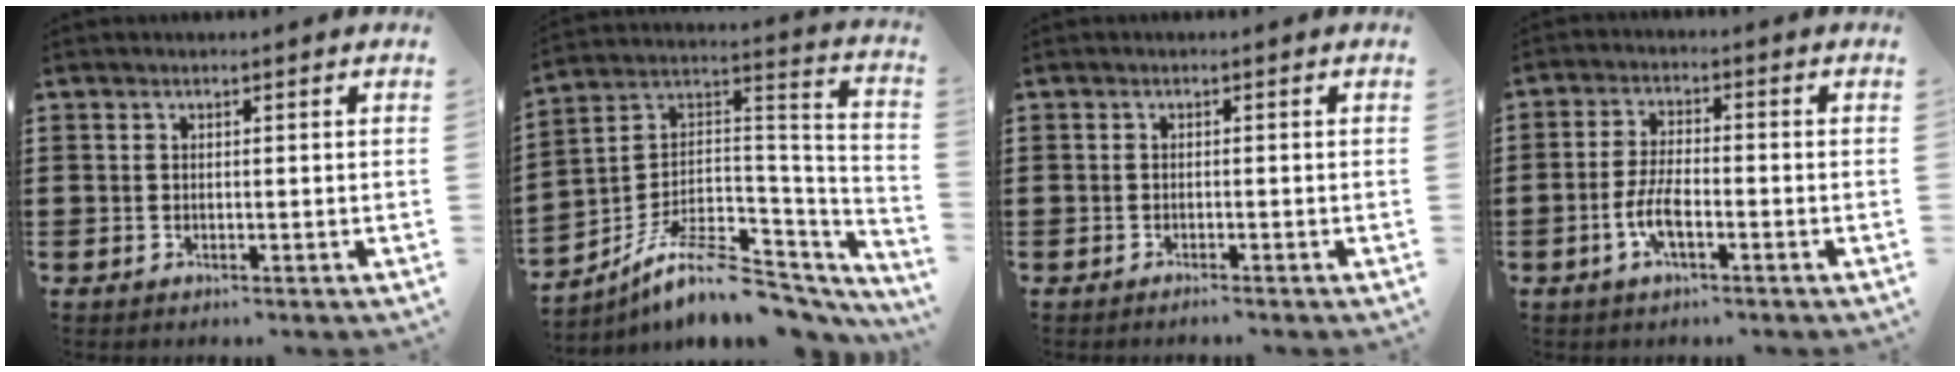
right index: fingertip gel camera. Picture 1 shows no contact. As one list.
[{"total": 9.5, "force": [-6.6, 3.8, 5.7], "torque": [-0.118, 0.007, -0.129]}, {"total": 1.0, "force": [-0.9, -0.2, 0.2], "torque": [-0.004, -0.004, -0.018]}, {"total": 5.4, "force": [-2.0, 1.7, 4.7], "torque": [-0.115, -0.009, -0.045]}]